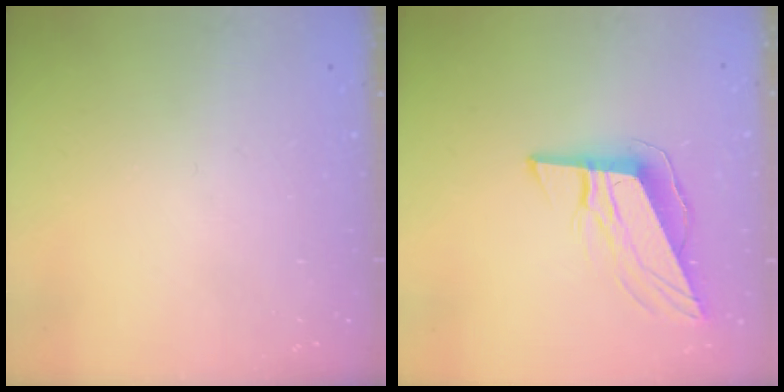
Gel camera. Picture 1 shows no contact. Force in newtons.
{"total": 10.3, "press": 10.2, "slide": 1.9}